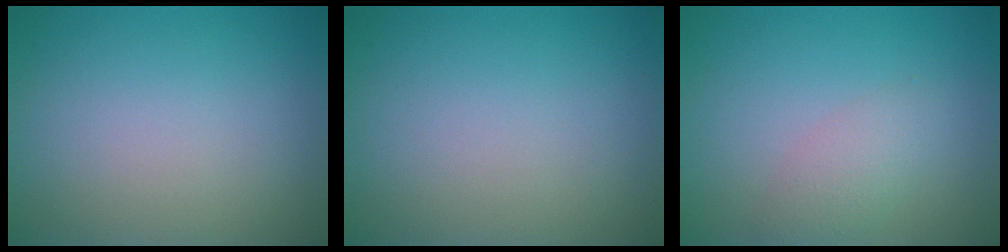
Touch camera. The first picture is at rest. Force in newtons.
{"total": 0.0}
{"total": 2.3, "press": 2.3, "slide": 0.0}